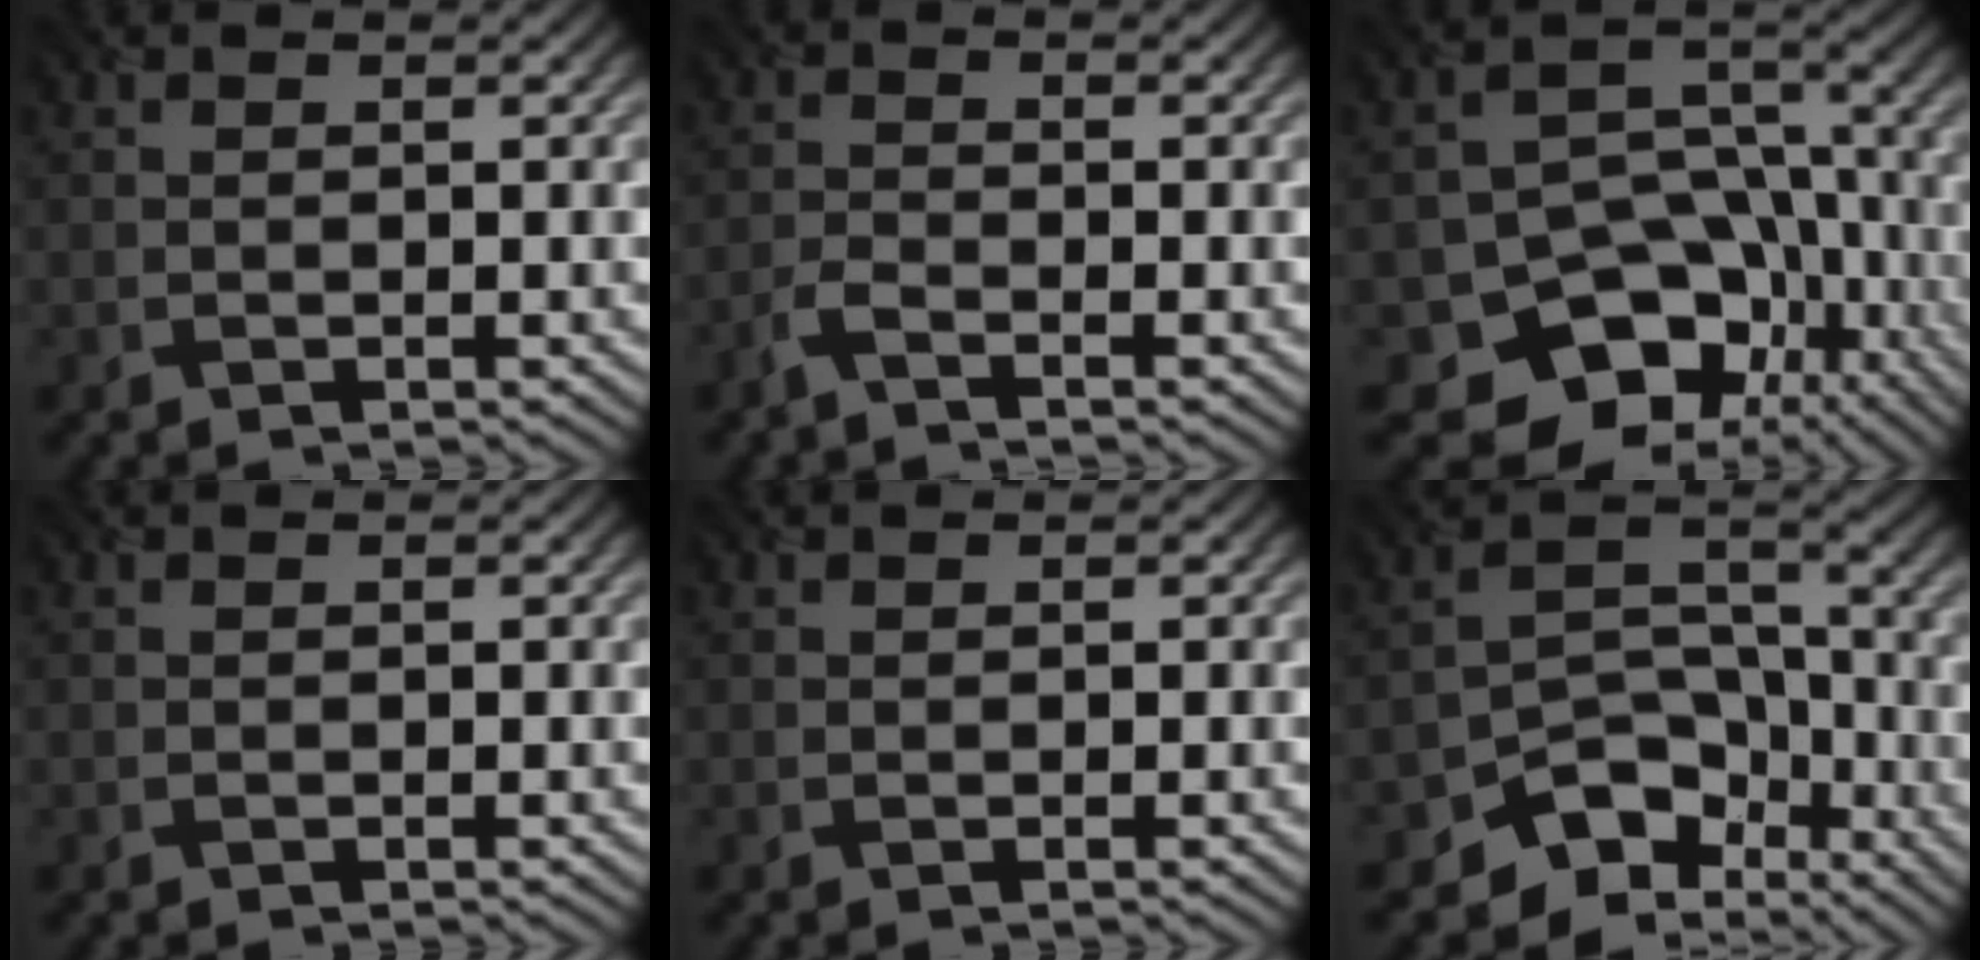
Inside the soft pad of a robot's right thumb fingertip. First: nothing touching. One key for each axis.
{"total": 2.2, "fx": -1.7, "fy": 0.3, "fz": 1.3, "tx": -0.031, "ty": -0.001, "tz": -0.043}
{"total": 12.9, "fx": -6.0, "fy": 9.3, "fz": 6.5, "tx": -0.105, "ty": -0.025, "tz": -0.094}
{"total": 0.0}
{"total": 0.0}
{"total": 9.7, "fx": -6.4, "fy": 5.9, "fz": 4.2, "tx": -0.057, "ty": -0.011, "tz": -0.118}